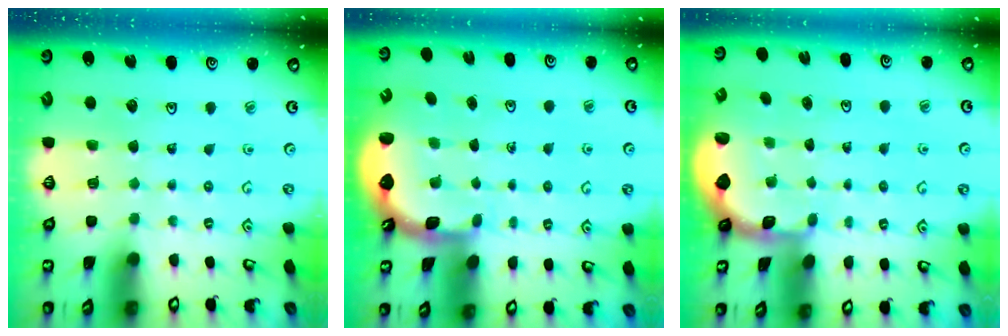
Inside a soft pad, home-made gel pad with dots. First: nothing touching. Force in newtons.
{"total": 2.5, "press": 1.6, "slide": 1.9}
{"total": 1.2, "press": 1.2, "slide": 0.2}